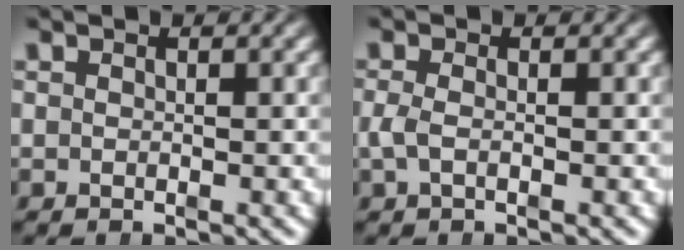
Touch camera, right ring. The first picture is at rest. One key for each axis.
{"total": 1.5, "fx": -0.6, "fy": 0.5, "fz": 1.3, "tx": -0.038, "ty": -0.011, "tz": -0.005}